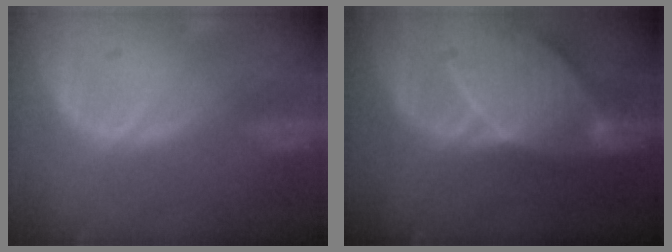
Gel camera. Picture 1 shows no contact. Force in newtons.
{"total": 9.6, "press": 8.7, "slide": 4.1}